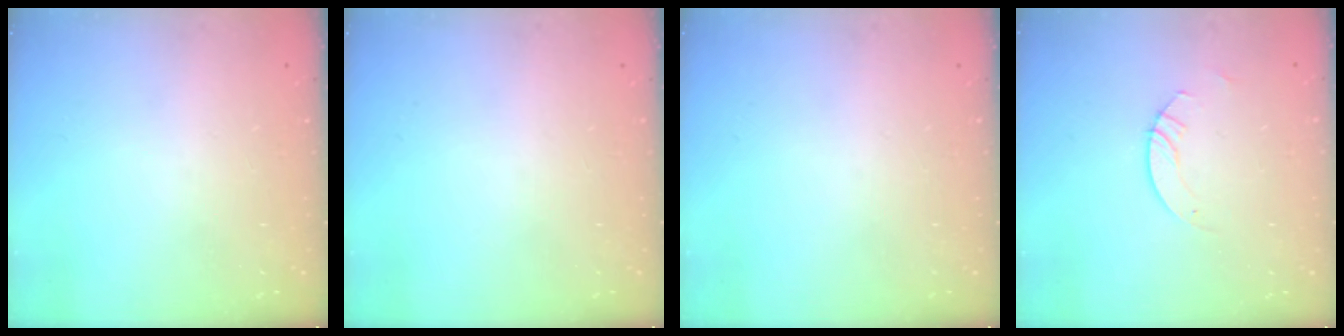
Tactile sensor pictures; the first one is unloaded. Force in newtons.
{"total": 0.0}
{"total": 0.0}
{"total": 3.0, "press": 3.0, "slide": 0.3}